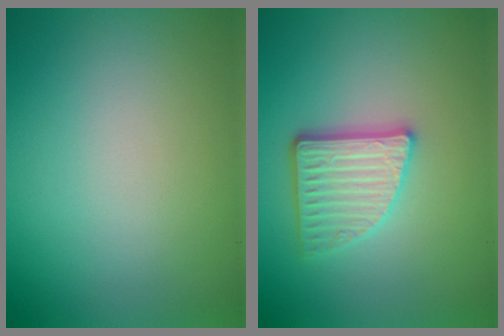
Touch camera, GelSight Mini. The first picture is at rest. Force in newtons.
{"total": 3.9, "press": 3.3, "slide": 2.1}